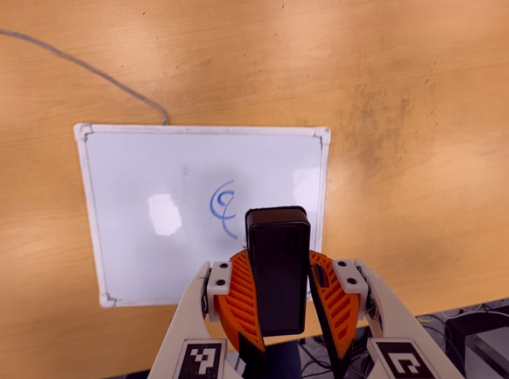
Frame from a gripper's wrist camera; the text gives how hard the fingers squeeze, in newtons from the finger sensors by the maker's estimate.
{"total": 9.4, "left": 9.6, "right": 9.1}